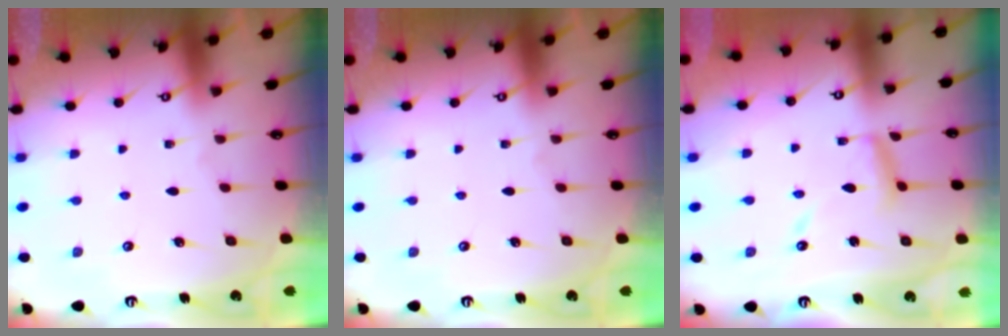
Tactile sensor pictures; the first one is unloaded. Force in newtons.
{"total": 0.0}
{"total": 10.5, "press": 10.5, "slide": 1.0}